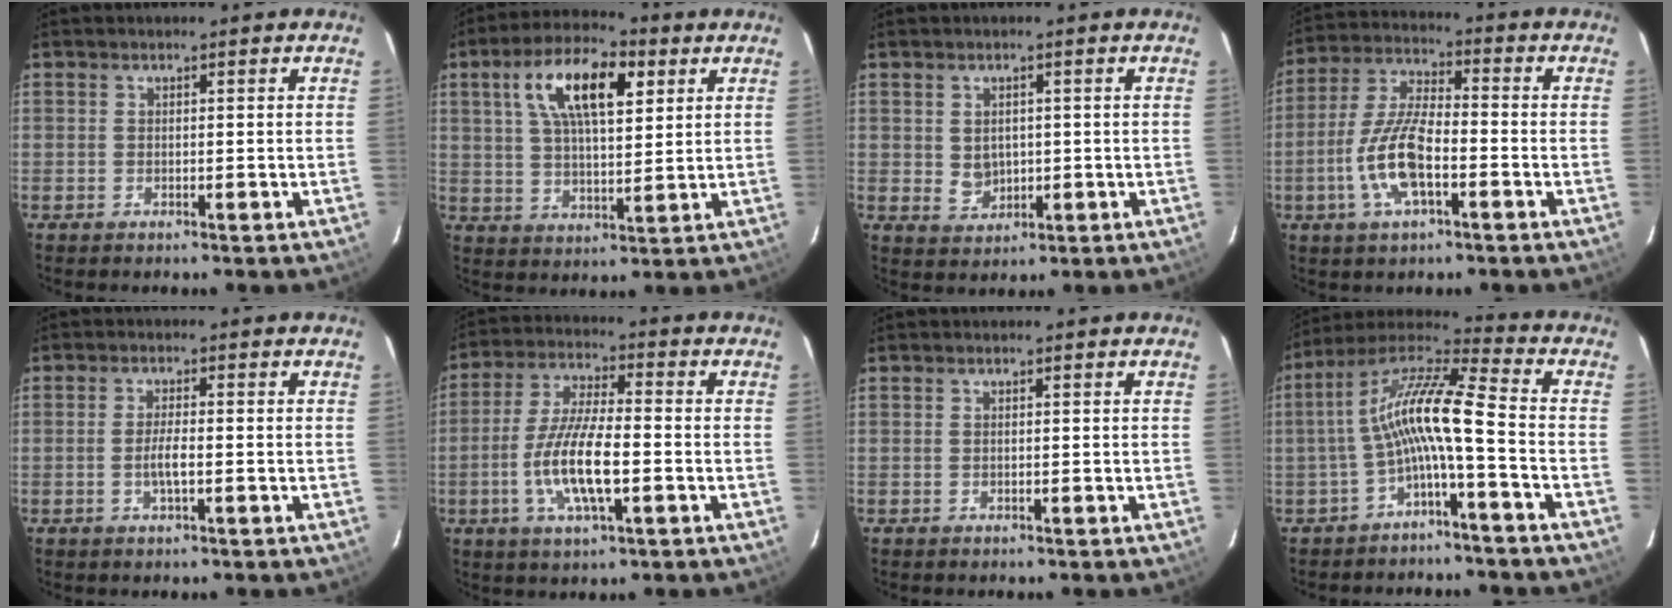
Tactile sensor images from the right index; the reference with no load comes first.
{"total": 13.7, "force": [5.5, 5.6, 11.2], "torque": [-0.200, 0.030, 0.095]}
{"total": 3.7, "force": [0.1, 3.4, 1.5], "torque": [-0.028, 0.004, 0.010]}
{"total": 11.8, "force": [-4.1, 4.1, 10.2], "torque": [-0.219, 0.001, -0.081]}
{"total": 3.1, "force": [-0.8, 0.5, 2.9], "torque": [-0.056, -0.002, -0.016]}
{"total": 12.0, "force": [-3.2, 3.1, 11.1], "torque": [-0.225, -0.004, -0.061]}
{"total": 0.0}
{"total": 11.7, "force": [-2.8, 1.1, 11.4], "torque": [-0.231, 0.022, -0.059]}